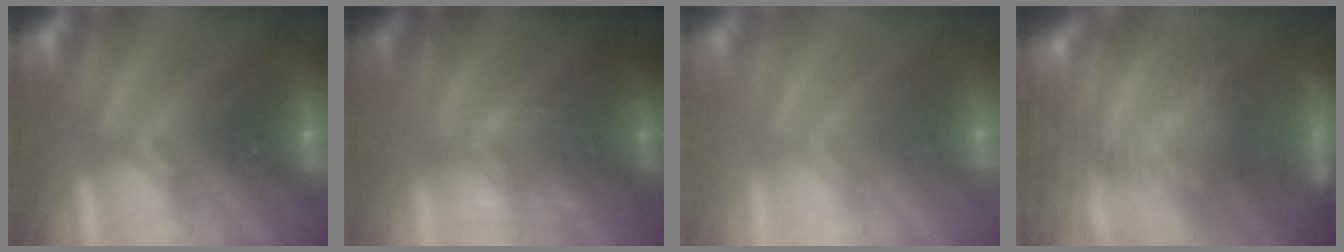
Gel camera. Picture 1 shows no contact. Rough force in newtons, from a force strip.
{"total": 2.6}
{"total": 2.7}
{"total": 9.2}